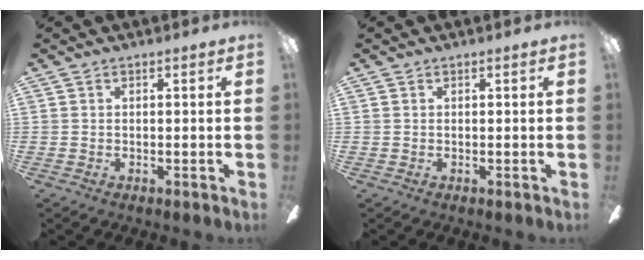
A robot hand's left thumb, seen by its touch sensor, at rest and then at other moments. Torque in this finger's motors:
{"motor_torque": [-0.03, 0.04, -0.04, 0.09, 0.00]}